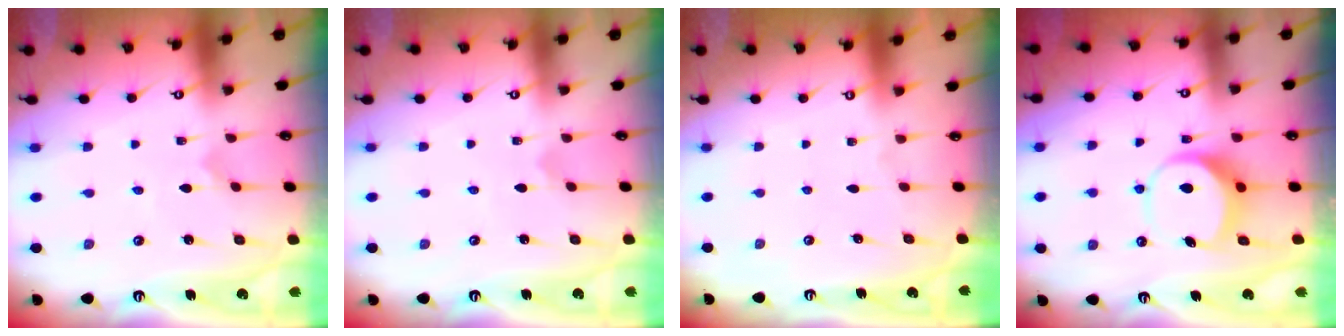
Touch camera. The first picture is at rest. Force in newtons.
{"total": 0.6, "press": 0.6, "slide": 0.0}
{"total": 0.0}
{"total": 7.2, "press": 7.2, "slide": 0.9}